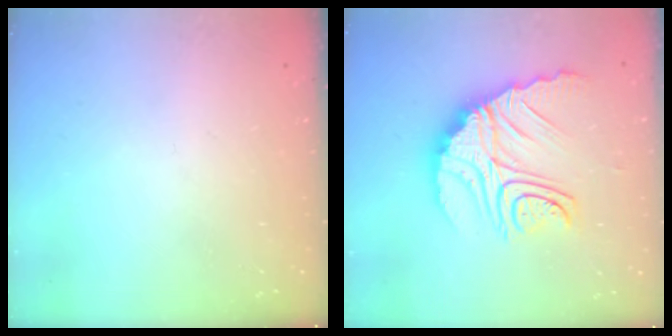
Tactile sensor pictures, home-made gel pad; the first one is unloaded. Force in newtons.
{"total": 21.0, "press": 20.9, "slide": 1.7}